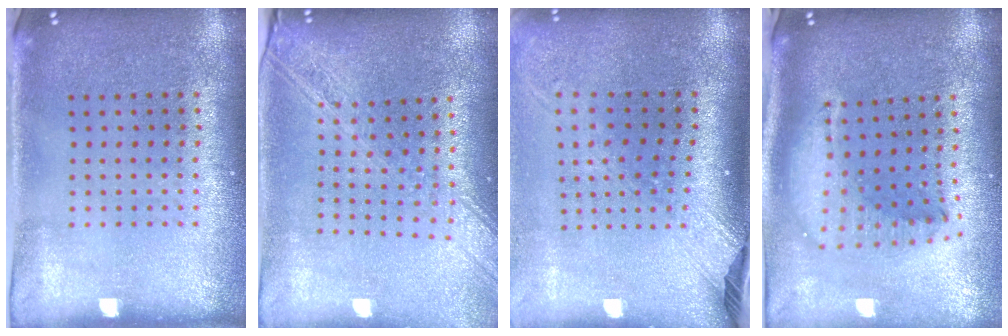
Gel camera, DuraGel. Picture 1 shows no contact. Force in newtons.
{"total": 2.2, "press": 1.9, "slide": 1.2}
{"total": 2.5, "press": 1.9, "slide": 1.7}
{"total": 1.8, "press": 1.4, "slide": 1.0}